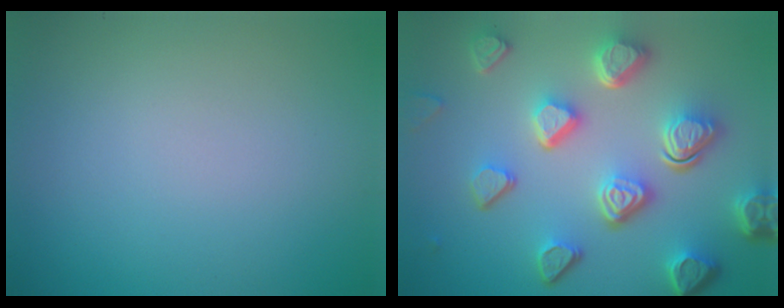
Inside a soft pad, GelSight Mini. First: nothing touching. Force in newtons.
{"total": 7.3, "press": 5.6, "slide": 4.7}